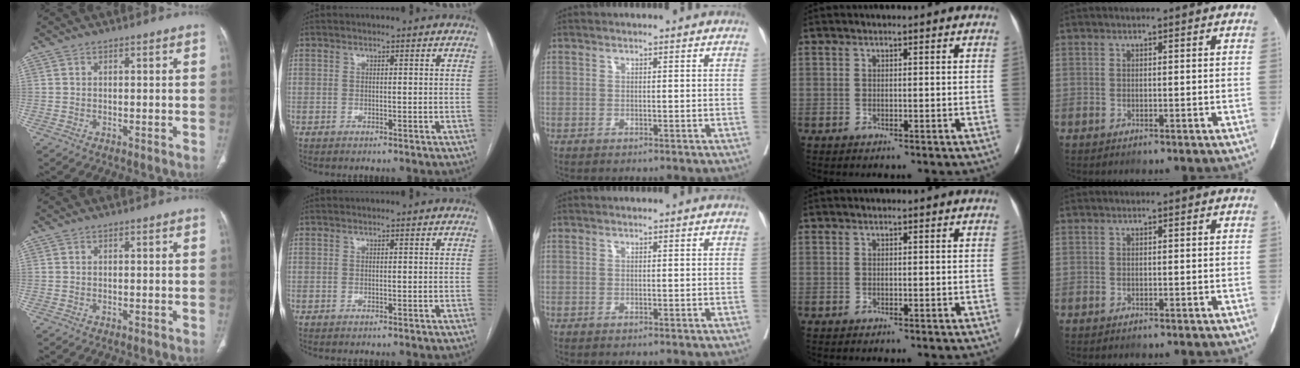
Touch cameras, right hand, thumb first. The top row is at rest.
{}